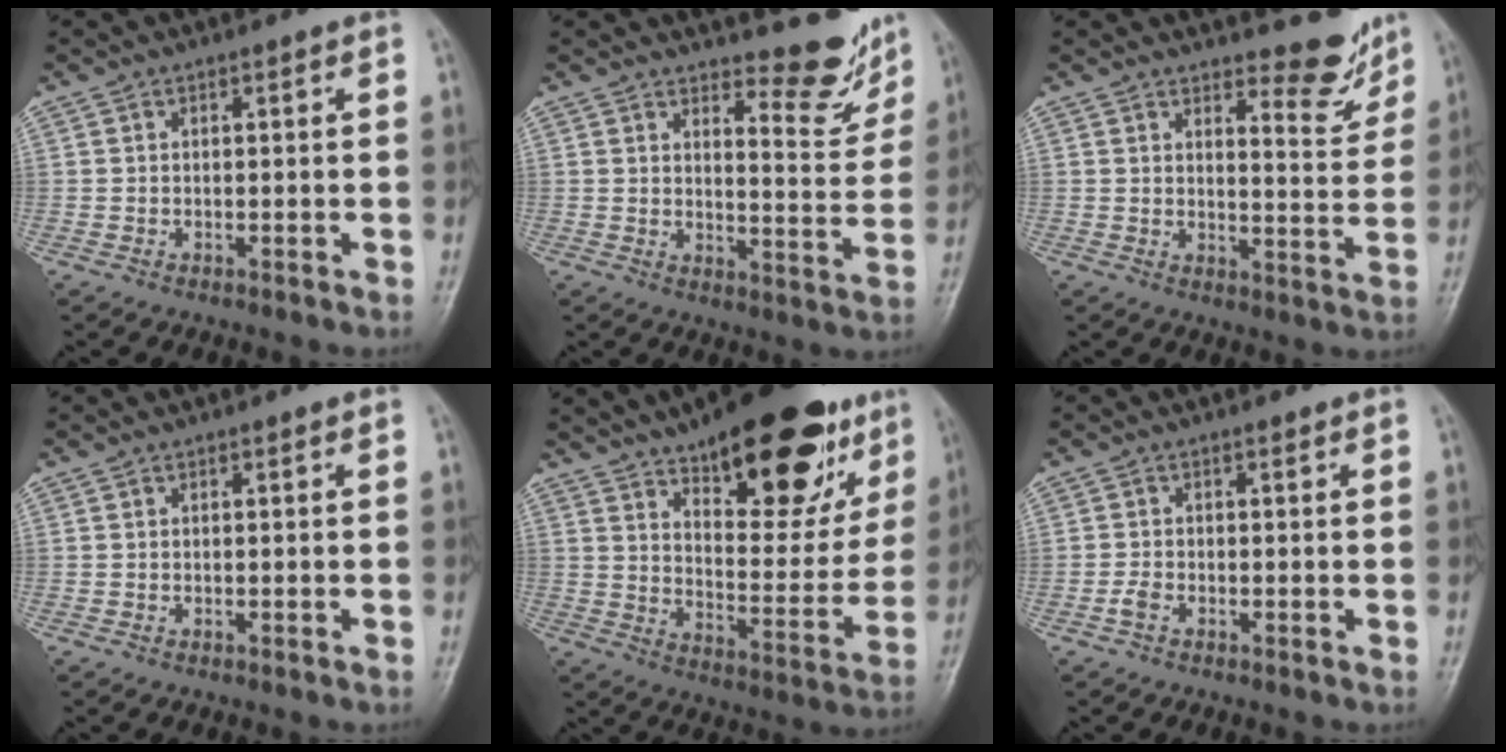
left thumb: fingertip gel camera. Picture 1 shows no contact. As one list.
[{"total": 8.7, "force": [7.6, 2.6, 3.5], "torque": [-0.018, -0.073, 0.102]}, {"total": 7.1, "force": [6.1, 2.2, 2.9], "torque": [-0.014, -0.058, 0.085]}, {"total": 0.0}, {"total": 26.3, "force": [16.2, 10.5, 17.9], "torque": [-0.204, -0.060, 0.237]}, {"total": 1.4, "force": [-0.5, 0.7, 1.1], "torque": [-0.024, 0.002, -0.012]}]